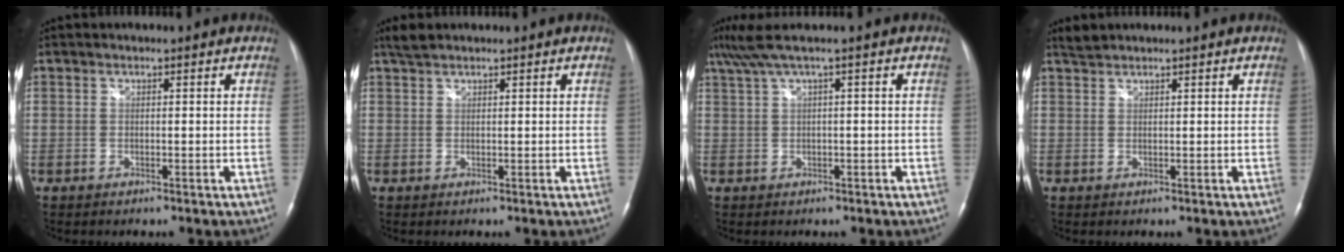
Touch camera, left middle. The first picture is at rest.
{"total": 2.0, "force": [1.7, 0.4, 0.8], "torque": [-0.020, 0.011, 0.036]}
{"total": 4.1, "force": [2.2, -0.6, 3.4], "torque": [-0.082, 0.030, 0.048]}
{"total": 1.4, "force": [1.4, 0.1, 0.1], "torque": [-0.007, 0.008, 0.032]}